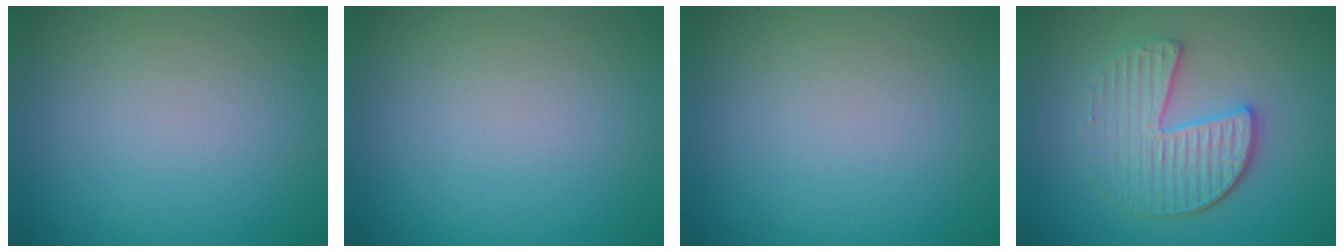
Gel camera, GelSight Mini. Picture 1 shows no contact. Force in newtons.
{"total": 0.0}
{"total": 0.0}
{"total": 4.0, "press": 3.5, "slide": 2.0}